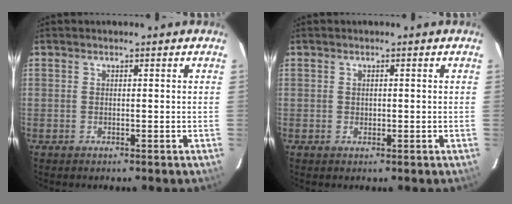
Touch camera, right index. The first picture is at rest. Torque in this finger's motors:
{"motor_torque": [-0.15, 0.07, -0.06, 0.00]}